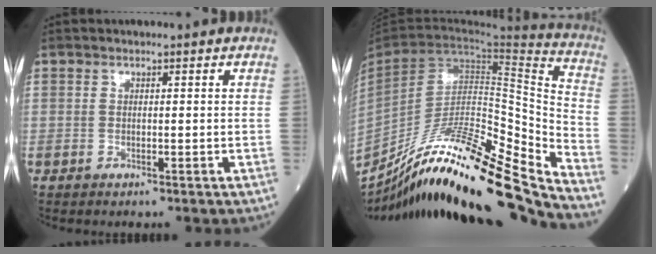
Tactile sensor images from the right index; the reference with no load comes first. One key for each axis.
{"total": 28.1, "fx": -24.2, "fy": -0.2, "fz": 14.2, "tx": -0.191, "ty": -0.031, "tz": -0.394}